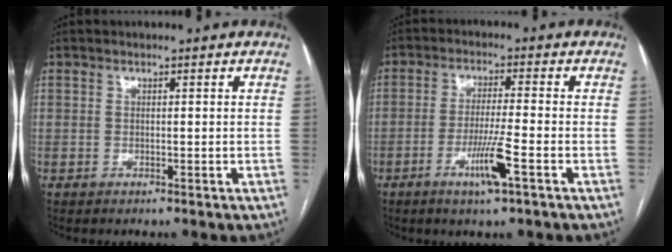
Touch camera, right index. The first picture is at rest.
{"total": 6.6, "force": [-3.0, -0.2, 5.8], "torque": [-0.110, -0.012, -0.056]}